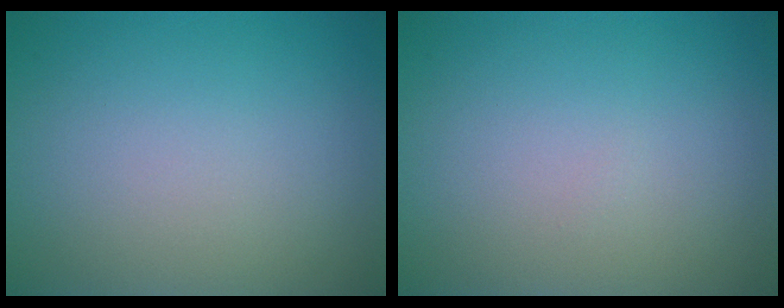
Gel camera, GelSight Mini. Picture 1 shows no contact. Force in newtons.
{"total": 0.0}